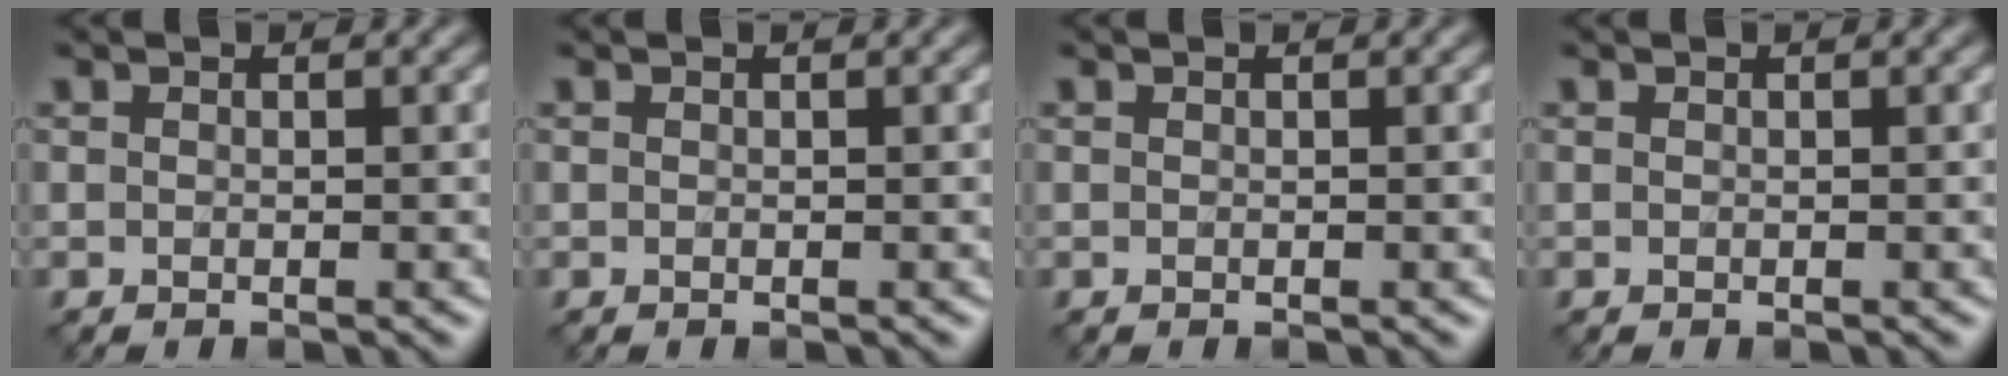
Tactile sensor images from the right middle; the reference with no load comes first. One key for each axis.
{"total": 0.0}
{"total": 0.0}
{"total": 0.0}